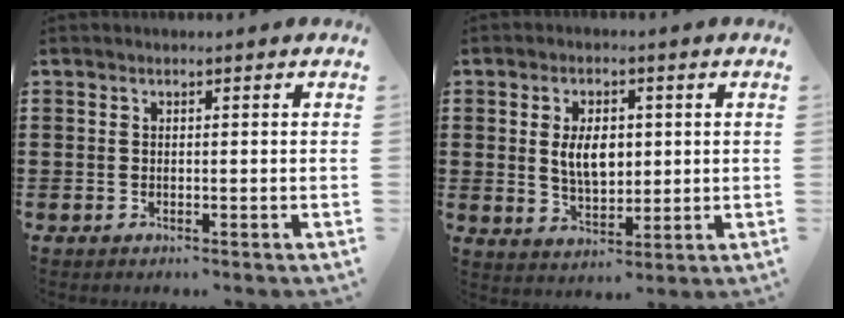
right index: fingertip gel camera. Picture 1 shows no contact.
{"total": 6.1, "force": [0.8, 3.4, 4.9], "torque": [-0.087, 0.005, 0.009]}